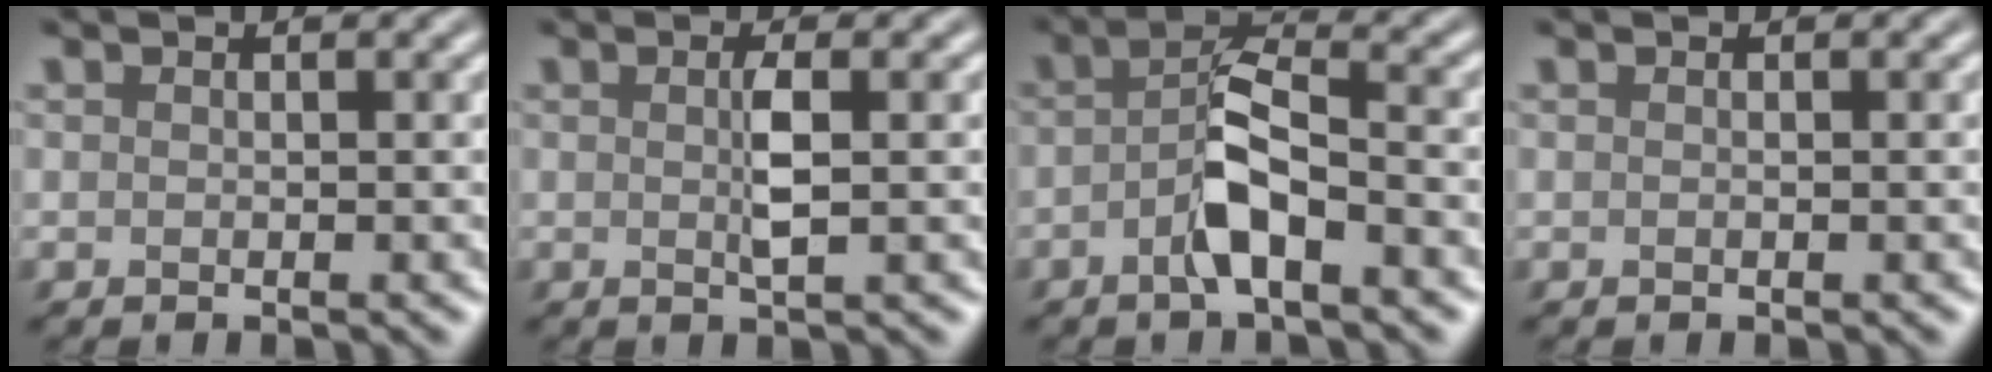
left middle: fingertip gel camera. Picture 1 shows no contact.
{"total": 2.0, "force": [0.1, 0.3, 2.0], "torque": [-0.038, 0.001, 0.002]}
{"total": 4.2, "force": [-1.8, 1.2, 3.6], "torque": [-0.072, 0.009, -0.040]}
{"total": 0.0}